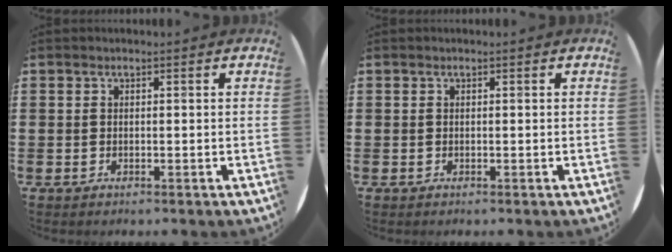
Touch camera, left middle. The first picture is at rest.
{"total": 0.0}